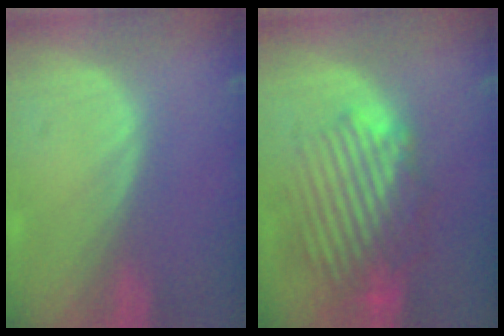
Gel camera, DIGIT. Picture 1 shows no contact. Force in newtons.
{"total": 9.4, "press": 8.9, "slide": 3.1}